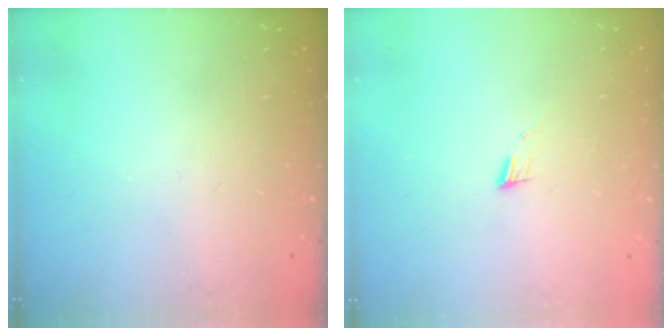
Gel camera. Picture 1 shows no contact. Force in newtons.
{"total": 4.9, "press": 4.9, "slide": 0.5}